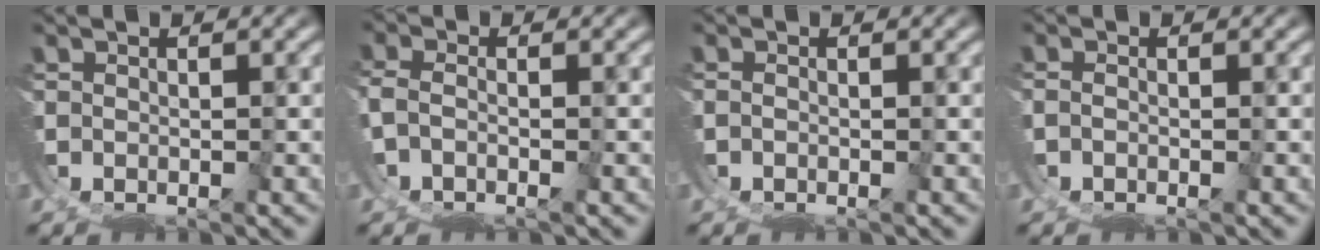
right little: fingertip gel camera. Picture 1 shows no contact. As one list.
[{"total": 3.7, "force": [-1.2, 2.9, 1.9], "torque": [-0.054, -0.017, -0.014]}, {"total": 1.0, "force": [-0.4, 0.7, 0.6], "torque": [-0.008, -0.004, -0.007]}, {"total": 1.6, "force": [-0.6, 1.3, 0.8], "torque": [-0.014, -0.005, -0.009]}]